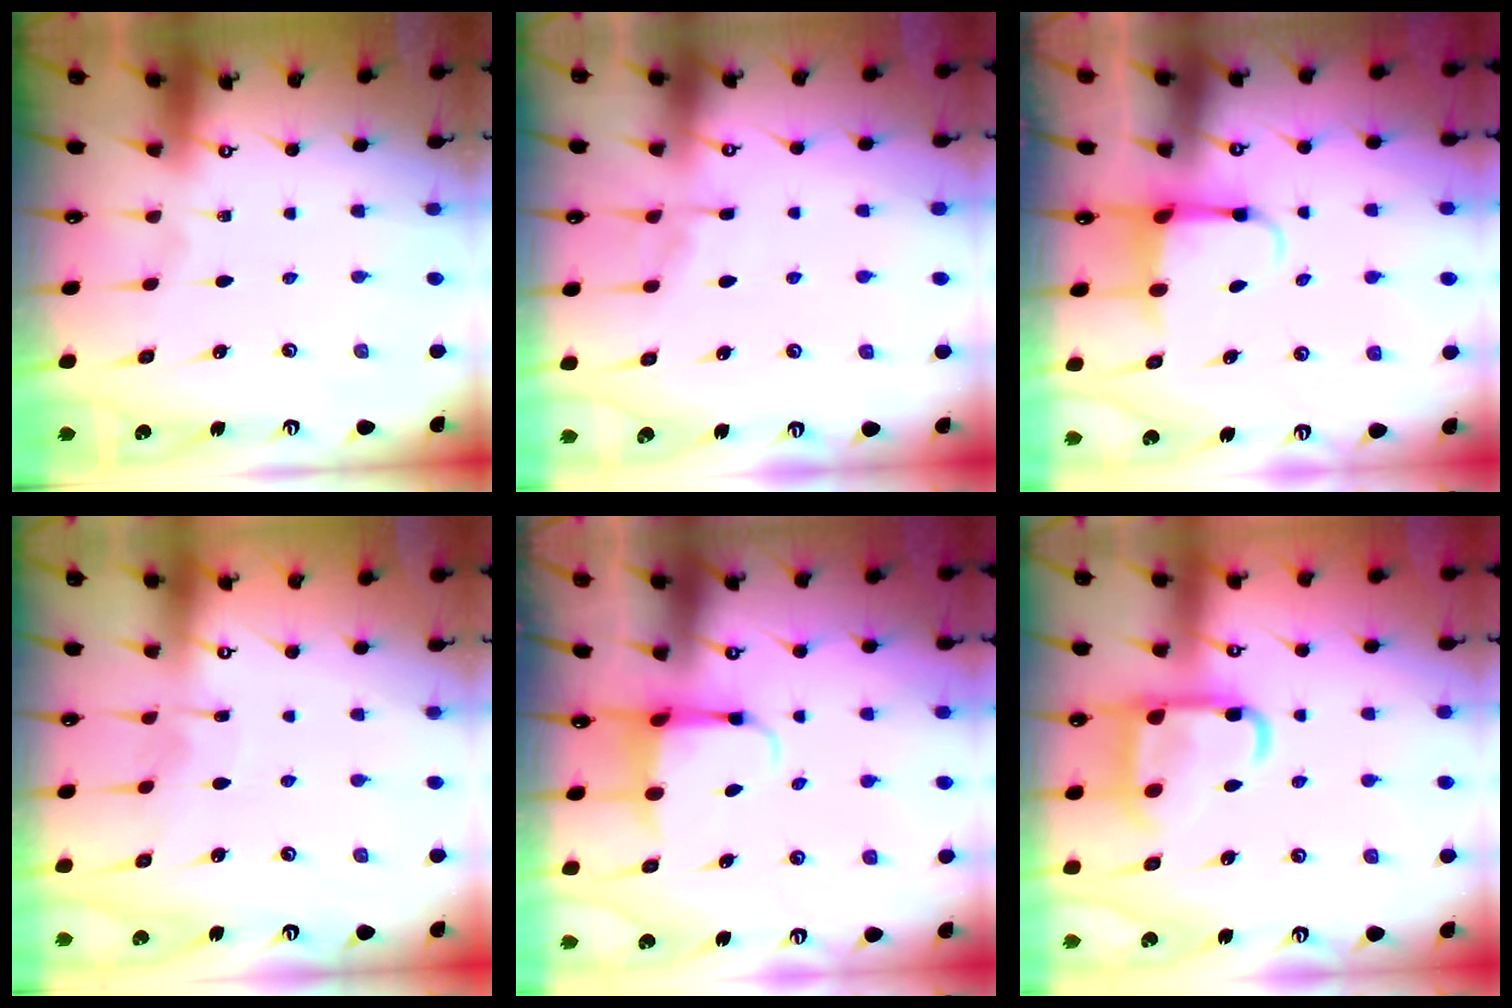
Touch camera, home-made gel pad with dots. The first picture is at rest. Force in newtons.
{"total": 4.1, "press": 4.1, "slide": 0.6}
{"total": 3.8, "press": 3.6, "slide": 1.0}
{"total": 3.9, "press": 3.9, "slide": 0.1}
{"total": 3.9, "press": 3.7, "slide": 1.0}
{"total": 14.4, "press": 14.3, "slide": 1.4}